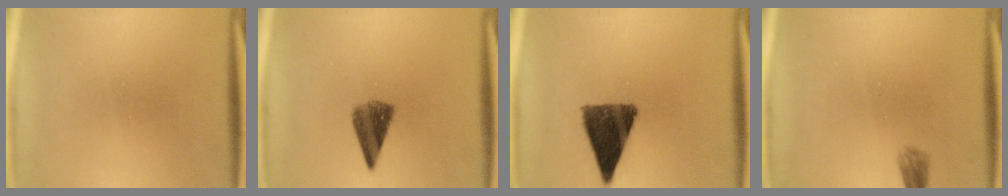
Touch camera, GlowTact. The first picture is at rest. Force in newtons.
{"total": 5.1}
{"total": 11.4}
{"total": 1.7}